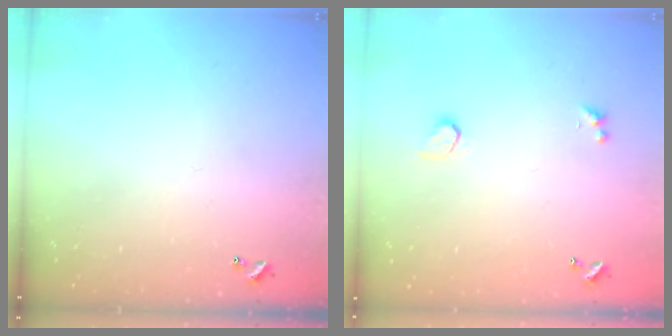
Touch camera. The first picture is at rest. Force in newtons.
{"total": 0.9, "press": 0.8, "slide": 0.4}